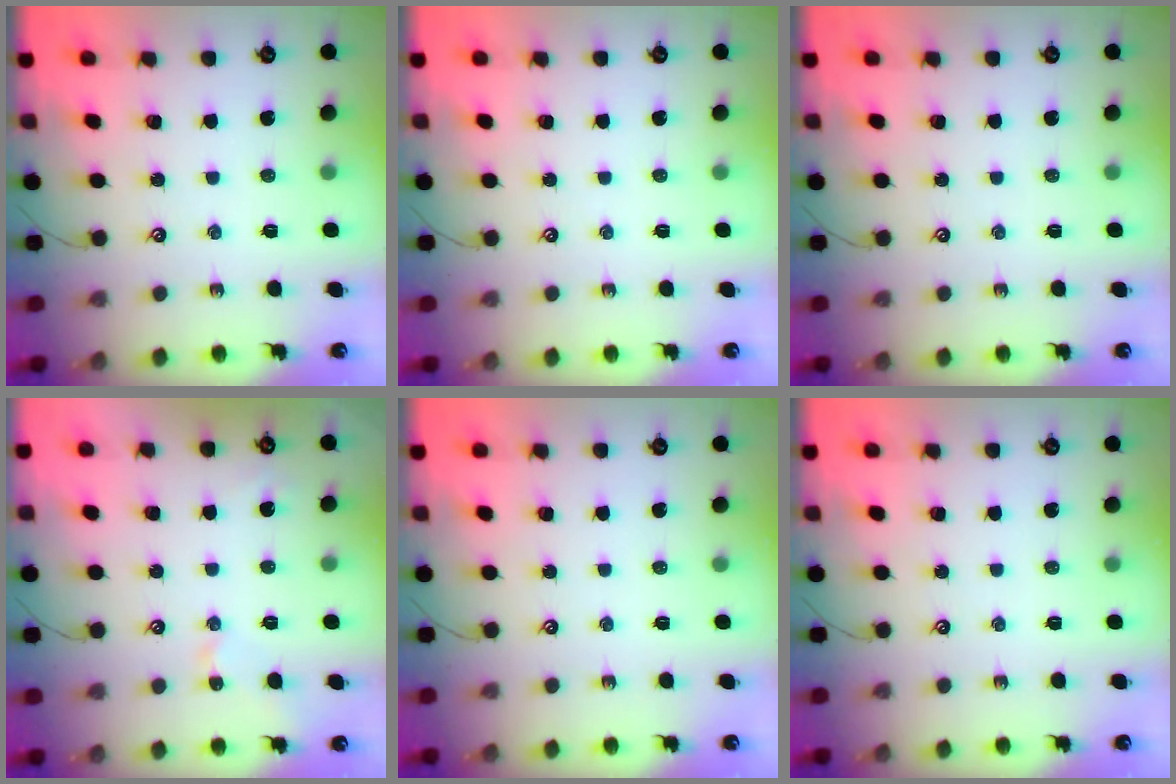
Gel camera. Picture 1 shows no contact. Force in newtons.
{"total": 0.0}
{"total": 0.0}
{"total": 2.6, "press": 2.6, "slide": 0.1}
{"total": 0.0}
{"total": 0.0}